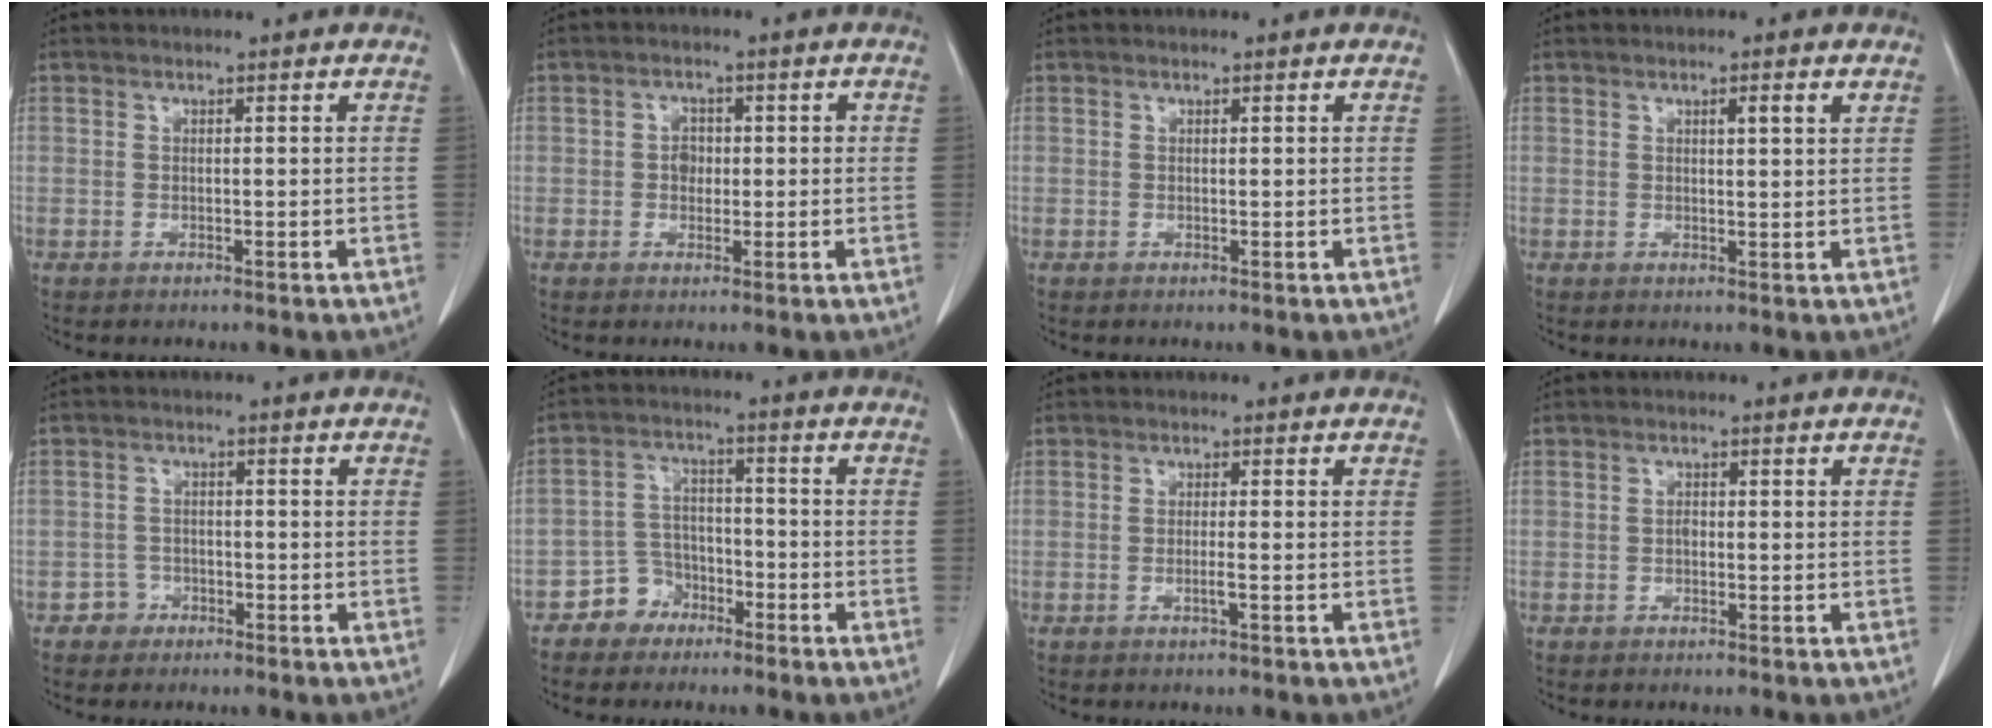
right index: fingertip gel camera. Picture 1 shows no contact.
{"total": 2.4, "force": [0.0, 2.0, 1.4], "torque": [-0.019, 0.008, 0.001]}
{"total": 0.0}
{"total": 2.1, "force": [1.1, 0.1, 1.8], "torque": [-0.032, -0.002, 0.014]}
{"total": 2.5, "force": [-1.4, 2.0, -0.3], "torque": [0.013, 0.013, -0.030]}
{"total": 5.3, "force": [-3.6, 3.8, 0.6], "torque": [-0.003, 0.015, -0.064]}
{"total": 1.2, "force": [-0.5, -0.2, 1.1], "torque": [-0.026, -0.002, -0.009]}
{"total": 0.7, "force": [-0.1, 0.4, 0.5], "torque": [-0.010, 0.002, -0.004]}